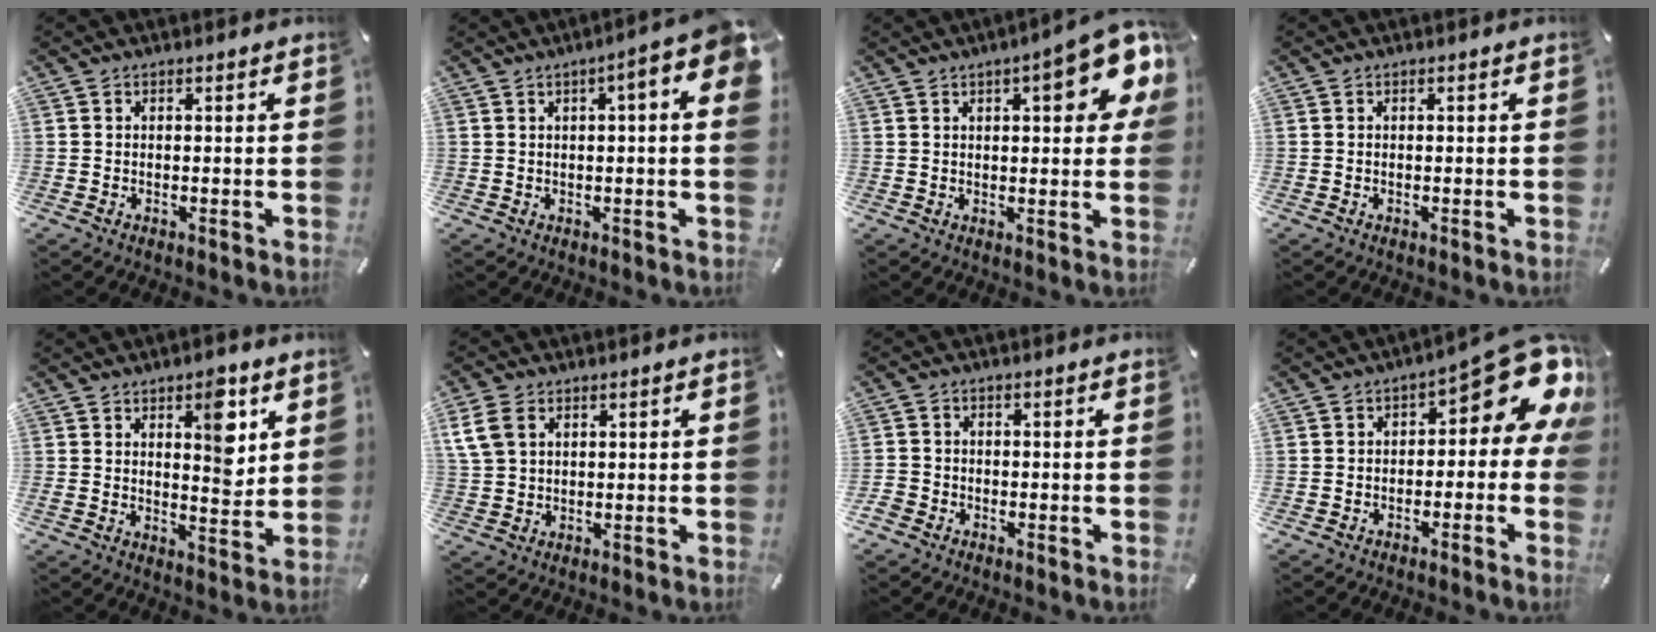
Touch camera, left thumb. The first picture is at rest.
{"total": 7.6, "force": [3.0, 1.2, 6.9], "torque": [-0.095, -0.024, 0.047]}
{"total": 12.4, "force": [5.6, 4.2, 10.3], "torque": [-0.131, -0.024, 0.089]}
{"total": 0.0}
{"total": 9.8, "force": [4.9, 4.7, 7.1], "torque": [-0.077, -0.033, 0.074]}
{"total": 5.3, "force": [2.4, 3.9, 2.6], "torque": [-0.073, 0.004, 0.045]}
{"total": 2.7, "force": [-1.6, 2.1, 0.7], "torque": [-0.015, 0.006, -0.034]}
{"total": 13.4, "force": [5.1, 6.1, 10.8], "torque": [-0.124, -0.046, 0.080]}